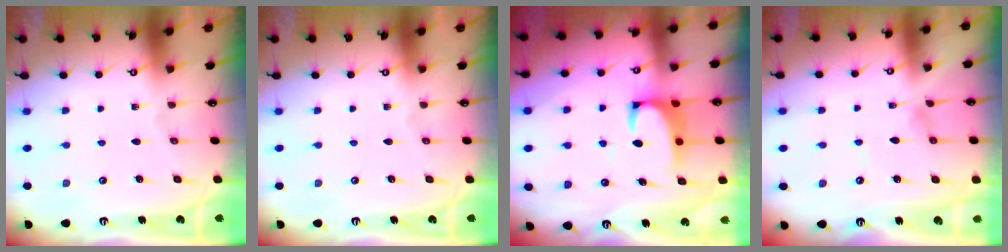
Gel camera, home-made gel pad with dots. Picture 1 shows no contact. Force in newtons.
{"total": 0.0}
{"total": 2.2, "press": 2.0, "slide": 0.9}
{"total": 0.9, "press": 0.9, "slide": 0.3}